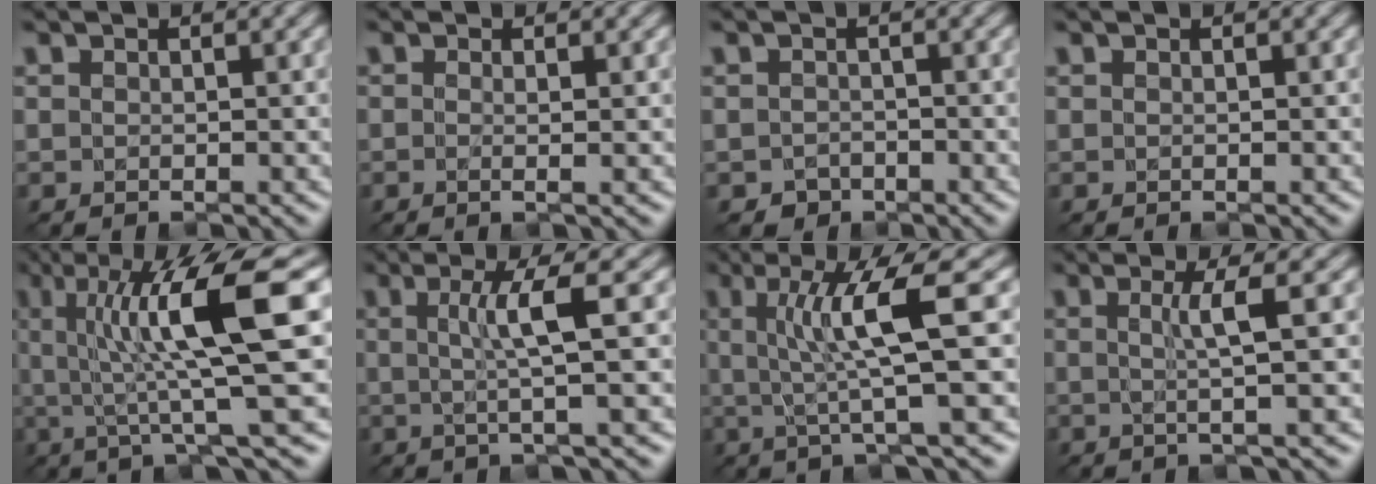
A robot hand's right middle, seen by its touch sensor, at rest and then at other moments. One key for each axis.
{"total": 0.6, "fx": -0.1, "fy": 0.0, "fz": 0.6, "tx": -0.013, "ty": -0.003, "tz": -0.005}
{"total": 1.0, "fx": -0.6, "fy": 0.8, "fz": -0.3, "tx": 0.005, "ty": -0.003, "tz": -0.013}
{"total": 0.0}
{"total": 11.1, "fx": 2.1, "fy": 2.0, "fz": 10.7, "tx": -0.149, "ty": 0.004, "tz": 0.035}
{"total": 4.4, "fx": 0.5, "fy": 0.5, "fz": 4.4, "tx": -0.078, "ty": 0.003, "tz": 0.008}
{"total": 7.3, "fx": 1.0, "fy": 1.1, "fz": 7.1, "tx": -0.112, "ty": 0.004, "tz": 0.015}
{"total": 3.1, "fx": 0.3, "fy": 0.3, "fz": 3.1, "tx": -0.057, "ty": 0.001, "tz": 0.002}